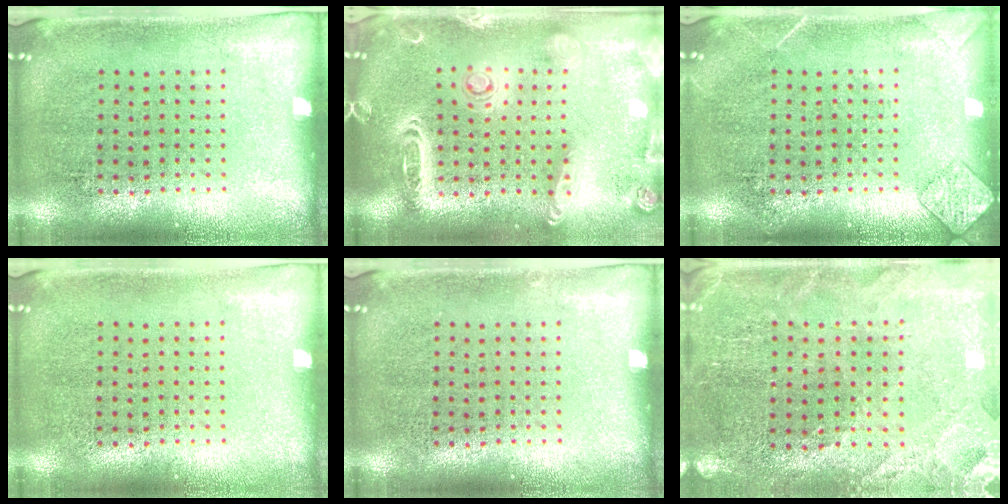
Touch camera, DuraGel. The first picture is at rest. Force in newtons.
{"total": 2.5, "press": 2.3, "slide": 1.1}
{"total": 1.6, "press": 1.5, "slide": 0.1}
{"total": 0.0}
{"total": 0.0}
{"total": 0.9, "press": 0.8, "slide": 0.2}